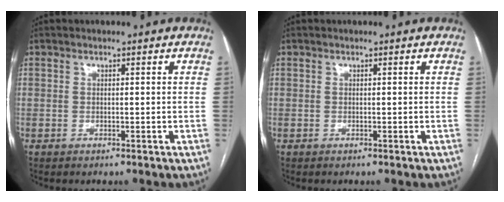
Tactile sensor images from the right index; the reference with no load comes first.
{"total": 0.0}